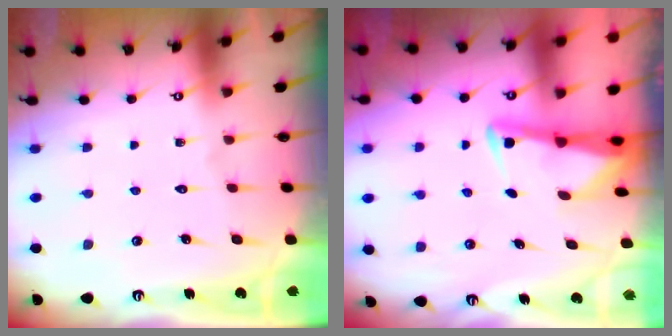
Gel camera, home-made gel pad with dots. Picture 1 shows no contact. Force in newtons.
{"total": 3.0, "press": 3.0, "slide": 0.3}